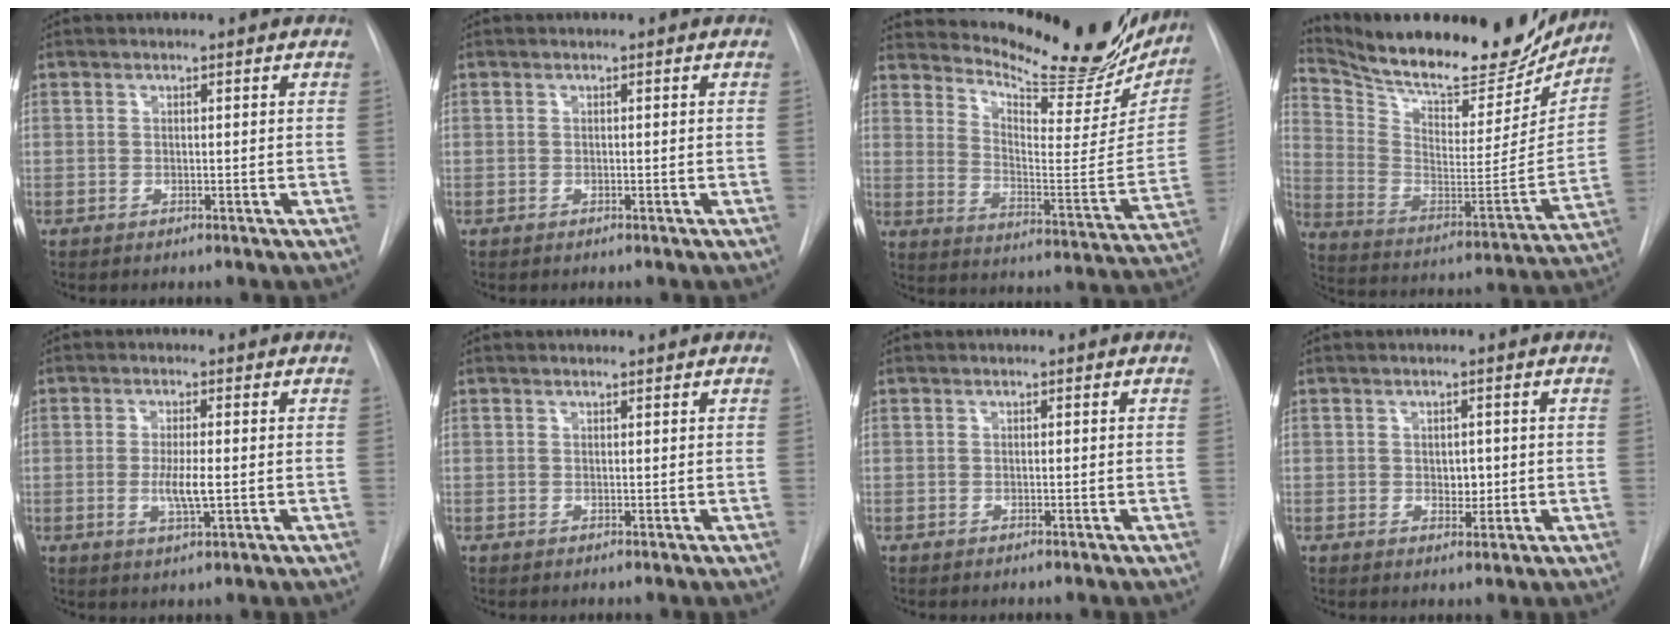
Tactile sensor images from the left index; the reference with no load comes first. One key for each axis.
{"total": 0.0}
{"total": 23.6, "fx": 20.8, "fy": 5.4, "fz": 9.6, "tx": -0.141, "ty": -0.071, "tz": 0.272}
{"total": 26.2, "fx": 23.1, "fy": 6.5, "fz": 10.5, "tx": -0.182, "ty": -0.042, "tz": 0.337}
{"total": 4.1, "fx": -0.5, "fy": 0.5, "fz": 4.0, "tx": -0.081, "ty": -0.009, "tz": -0.007}
{"total": 1.3, "fx": 1.3, "fy": 0.0, "fz": 0.2, "tx": -0.007, "ty": 0.007, "tz": 0.019}
{"total": 0.0}
{"total": 2.1, "fx": 0.1, "fy": 1.4, "fz": 1.6, "tx": -0.021, "ty": -0.004, "tz": 0.006}